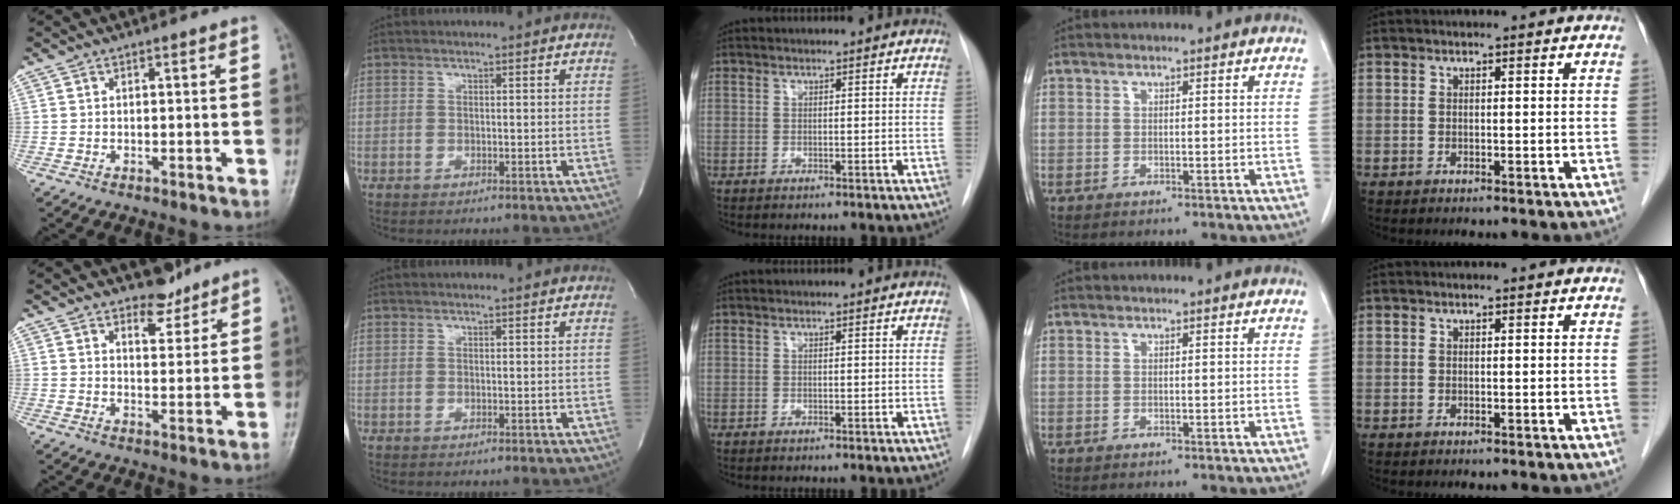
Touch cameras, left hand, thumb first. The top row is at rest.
{"thumb": {"total": 4.9, "force": [4.1, 2.3, 1.5], "torque": [-0.001, -0.032, 0.067]}, "index": {"total": 0.8, "force": [0.7, 0.2, 0.4], "torque": [-0.007, 0.010, 0.006]}}